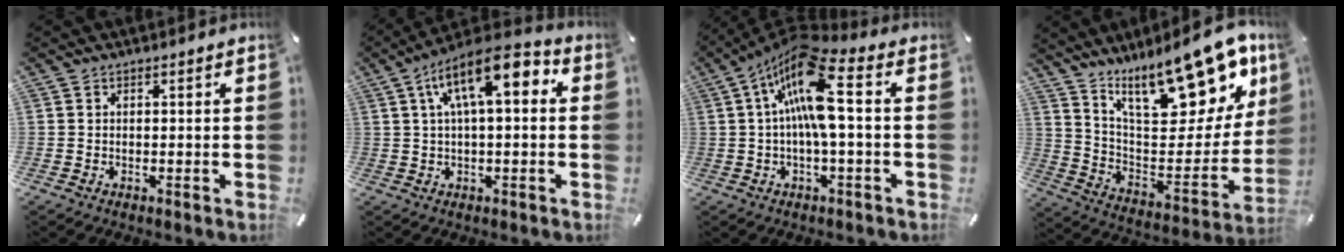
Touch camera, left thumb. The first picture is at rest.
{"total": 12.9, "force": [4.1, 5.3, 11.1], "torque": [-0.175, -0.011, 0.070]}
{"total": 16.2, "force": [2.6, 5.2, 15.2], "torque": [-0.306, -0.006, 0.038]}
{"total": 23.5, "force": [16.4, 9.5, 14.0], "torque": [-0.194, -0.111, 0.276]}